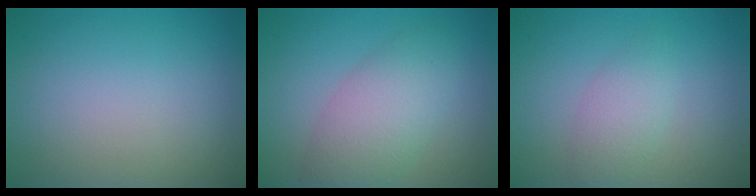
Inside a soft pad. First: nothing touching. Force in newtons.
{"total": 4.9, "press": 4.9, "slide": 0.2}
{"total": 2.4, "press": 2.4, "slide": 0.0}